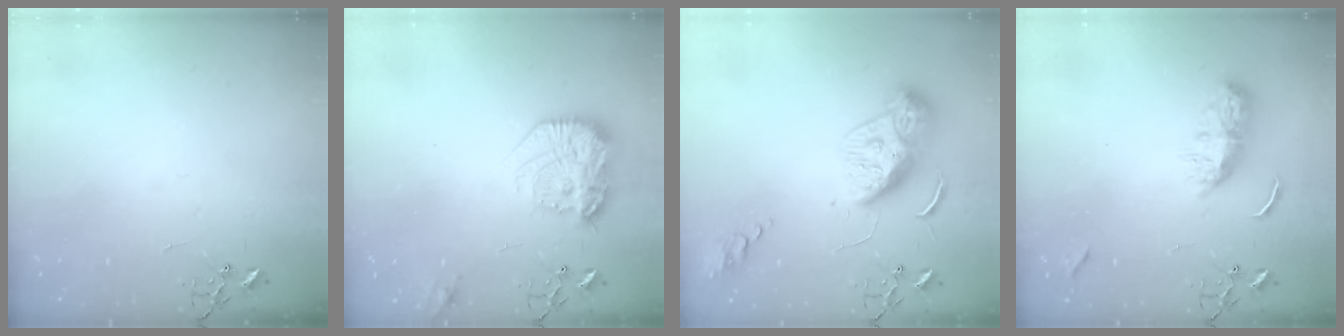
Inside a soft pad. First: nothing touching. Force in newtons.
{"total": 18.8, "press": 18.7, "slide": 1.2}
{"total": 12.5, "press": 12.4, "slide": 1.1}
{"total": 9.6, "press": 9.6, "slide": 0.5}